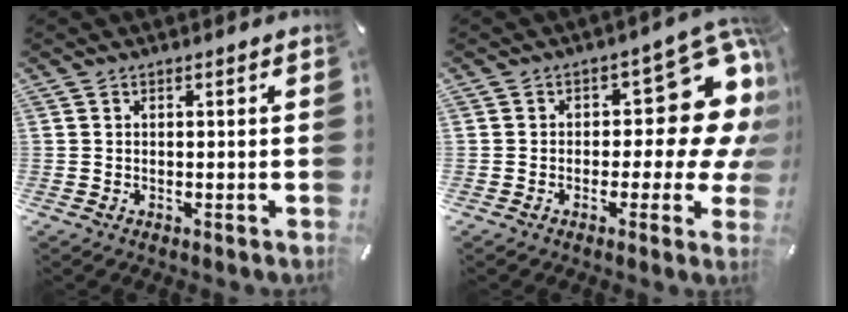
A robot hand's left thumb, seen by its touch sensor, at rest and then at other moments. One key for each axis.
{"total": 15.8, "fx": 5.0, "fy": 7.9, "fz": 12.7, "tx": -0.155, "ty": -0.045, "tz": 0.081}